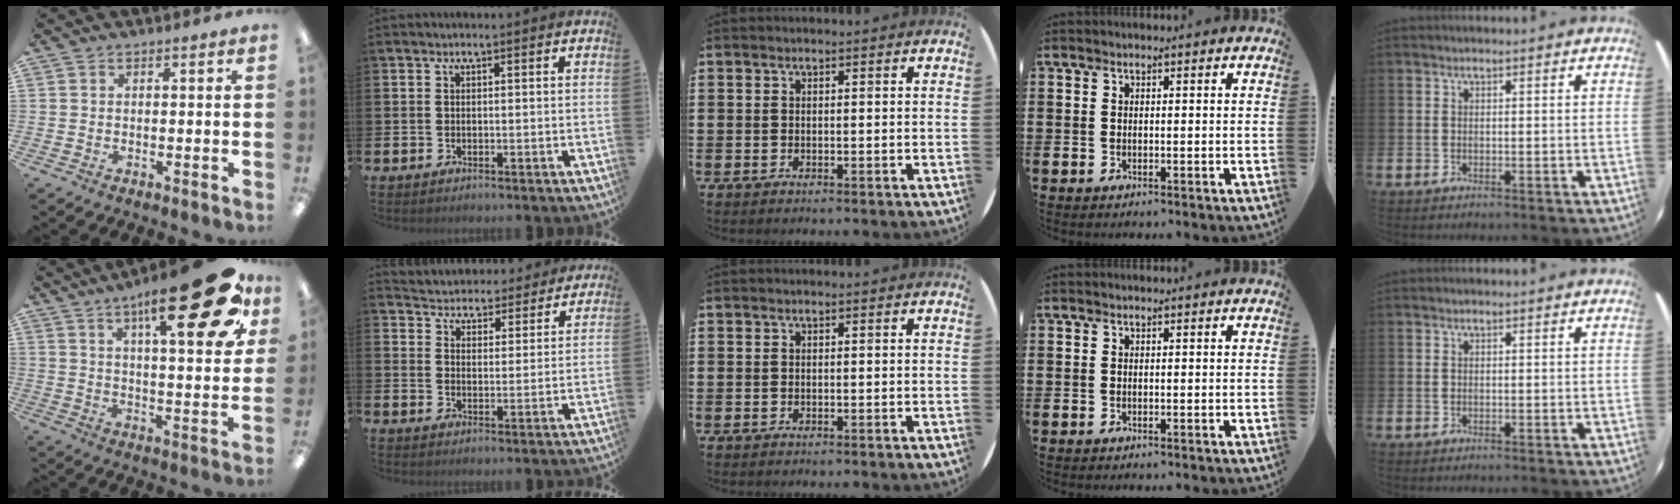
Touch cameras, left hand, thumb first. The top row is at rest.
{"thumb": {"total": 24.7, "force": [13.4, 6.7, 19.6], "torque": [-0.271, -0.072, 0.197]}, "index": {"total": 4.6, "force": [4.4, 1.2, -0.4], "torque": [-0.010, -0.040, 0.074]}}